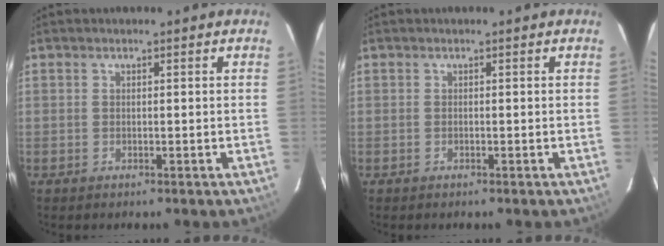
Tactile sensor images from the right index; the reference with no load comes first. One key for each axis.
{"total": 0.0}